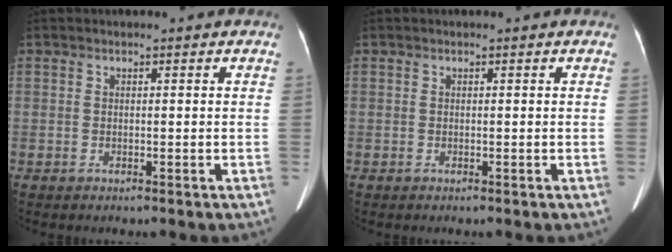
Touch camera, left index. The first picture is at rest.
{"total": 0.0}